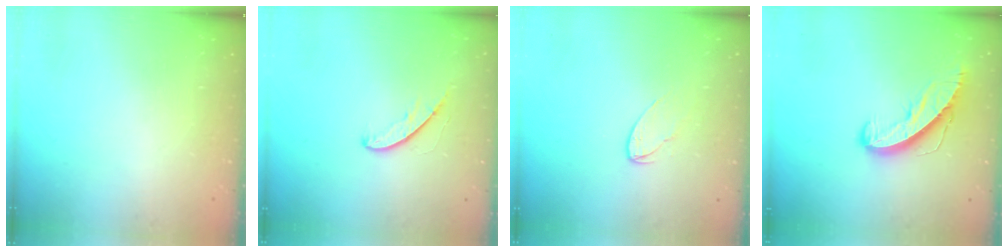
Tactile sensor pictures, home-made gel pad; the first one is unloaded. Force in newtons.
{"total": 5.2, "press": 5.2, "slide": 0.5}
{"total": 5.0, "press": 4.9, "slide": 0.4}
{"total": 9.4, "press": 9.4, "slide": 0.4}